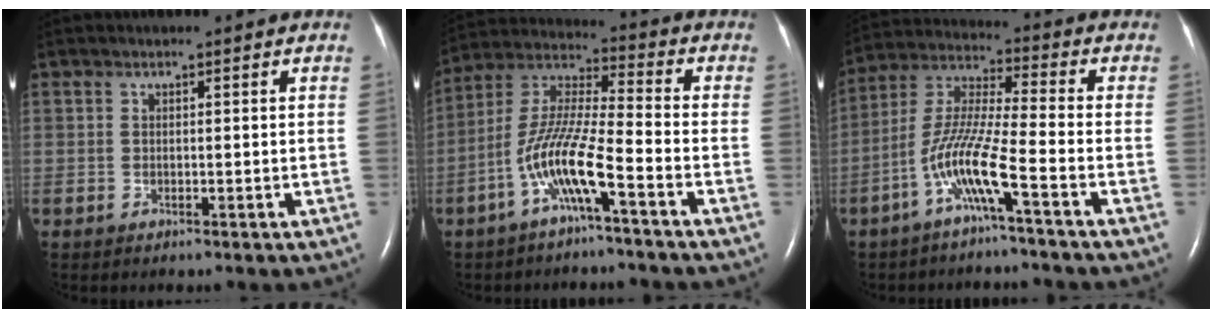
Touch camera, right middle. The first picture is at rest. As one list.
[{"total": 10.6, "force": [-5.1, 0.4, 9.3], "torque": [-0.198, 0.007, -0.104]}, {"total": 9.6, "force": [-4.8, -0.6, 8.3], "torque": [-0.178, 0.003, -0.100]}]